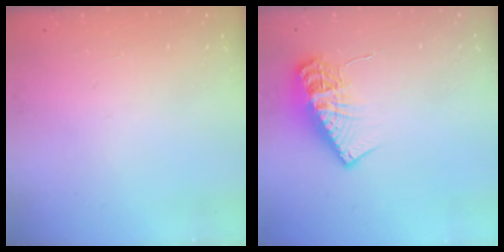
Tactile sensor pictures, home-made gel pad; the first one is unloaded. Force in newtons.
{"total": 12.0, "press": 11.9, "slide": 1.0}